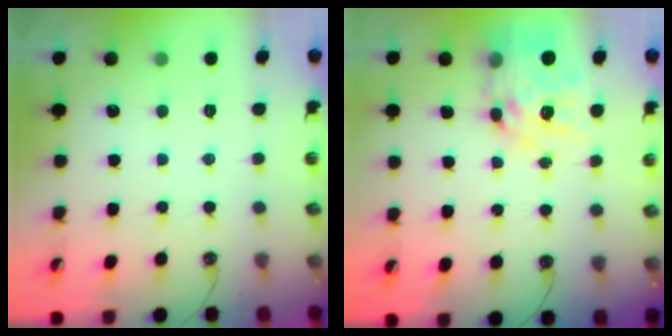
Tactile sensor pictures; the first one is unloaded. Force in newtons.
{"total": 15.2, "press": 15.2, "slide": 1.3}